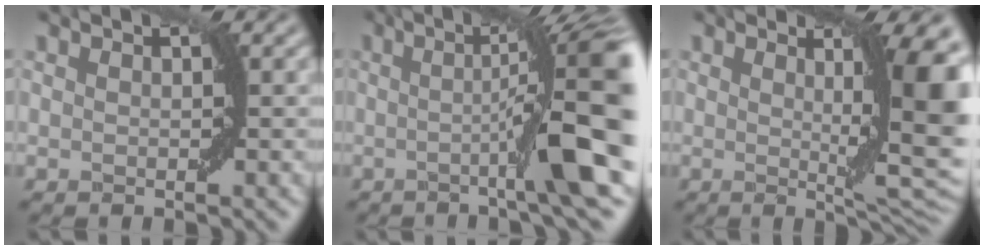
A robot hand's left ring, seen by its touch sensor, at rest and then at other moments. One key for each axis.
{"total": 8.7, "fx": -1.9, "fy": 1.6, "fz": 8.4, "tx": -0.109, "ty": 0.005, "tz": -0.027}
{"total": 10.9, "fx": 1.3, "fy": 4.6, "fz": 9.8, "tx": -0.137, "ty": -0.003, "tz": 0.030}